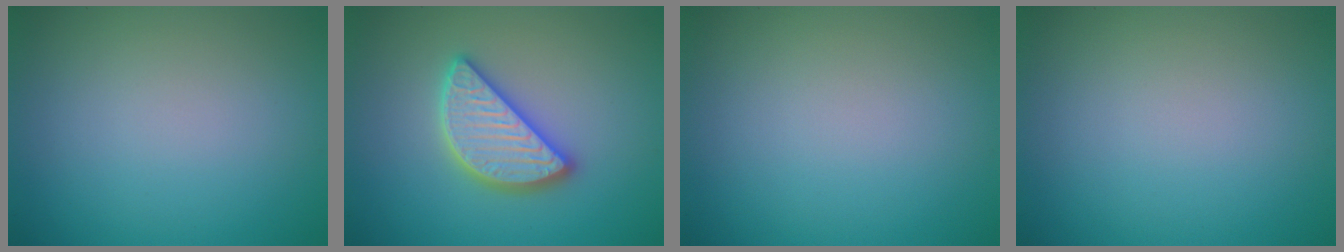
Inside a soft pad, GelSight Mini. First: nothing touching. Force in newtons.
{"total": 4.8, "press": 4.7, "slide": 0.4}
{"total": 0.0}
{"total": 0.0}